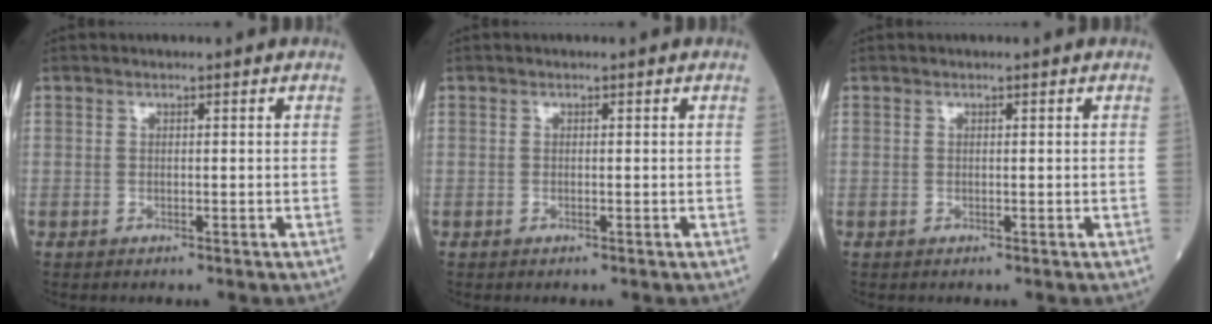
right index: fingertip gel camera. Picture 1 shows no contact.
{"total": 0.0}
{"total": 0.0}